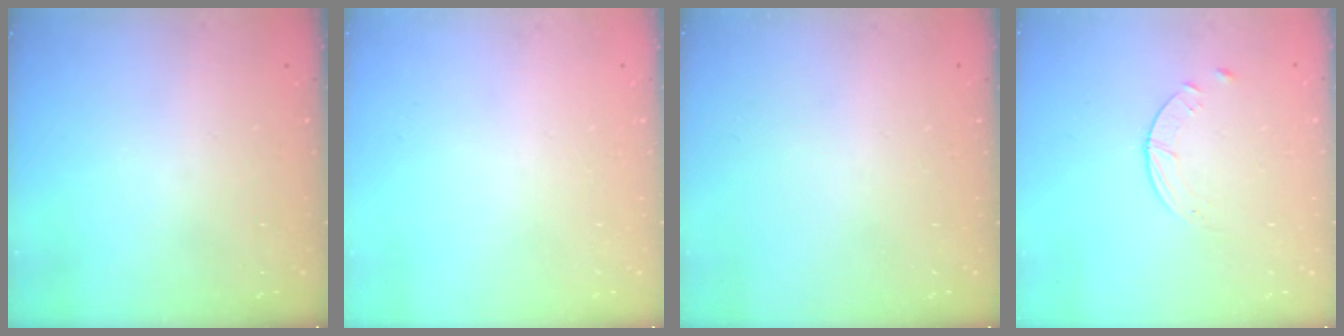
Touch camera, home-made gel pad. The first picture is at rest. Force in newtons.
{"total": 0.0}
{"total": 0.0}
{"total": 2.6, "press": 2.5, "slide": 0.3}